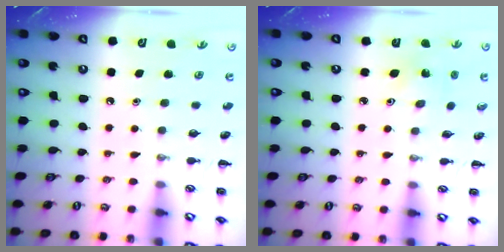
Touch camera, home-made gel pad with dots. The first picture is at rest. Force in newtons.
{"total": 3.5, "press": 3.4, "slide": 1.0}